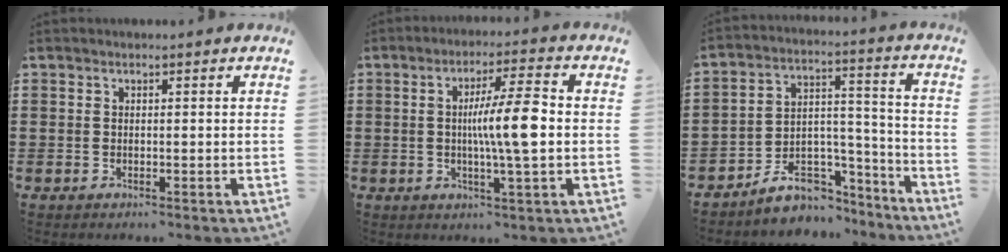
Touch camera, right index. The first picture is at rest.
{"total": 8.6, "force": [0.0, 0.6, 8.6], "torque": [-0.145, -0.002, -0.009]}
{"total": 8.4, "force": [-6.5, 4.8, 2.3], "torque": [-0.039, 0.025, -0.116]}